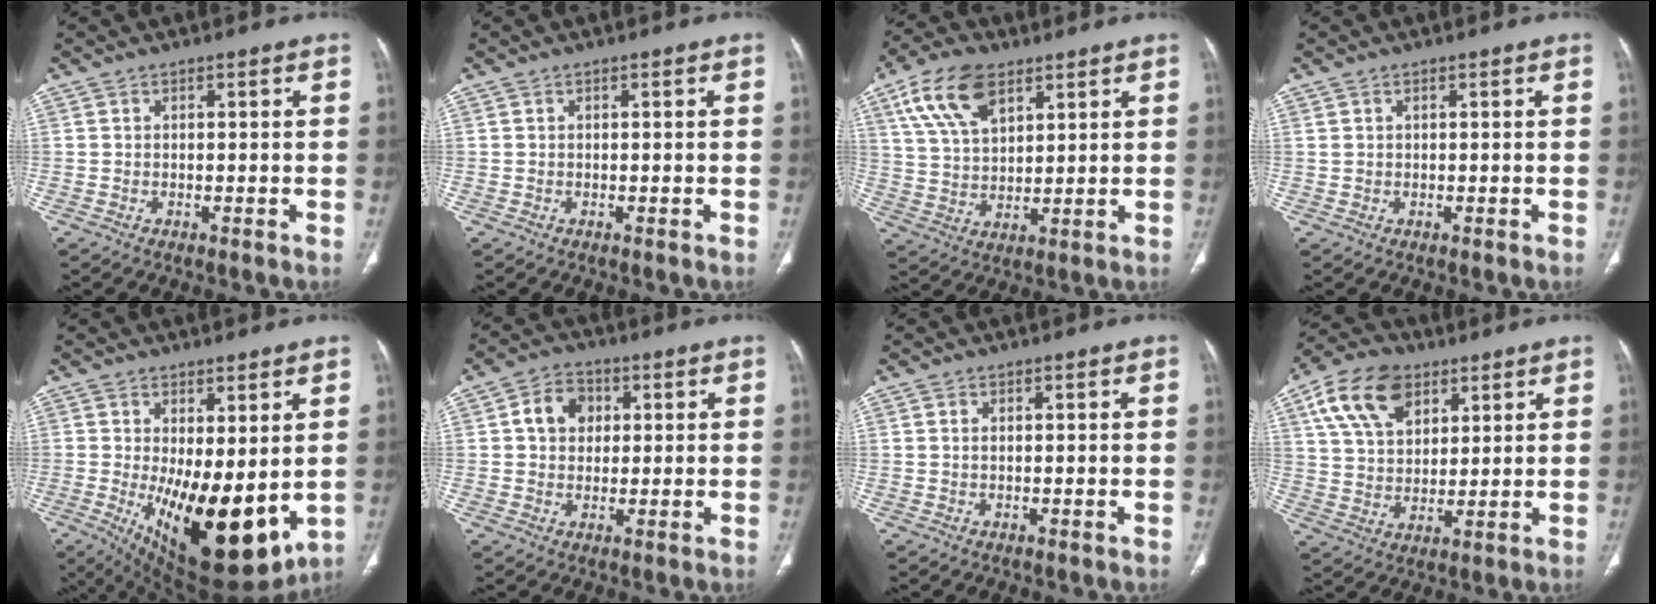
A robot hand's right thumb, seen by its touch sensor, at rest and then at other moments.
{"total": 0.0}
{"total": 12.5, "force": [6.6, 6.6, 8.2], "torque": [-0.146, -0.013, 0.128]}
{"total": 0.8, "force": [0.3, 0.6, 0.5], "torque": [-0.014, 0.008, 0.012]}
{"total": 18.4, "force": [-1.9, 7.7, 16.6], "torque": [-0.256, -0.040, -0.002]}
{"total": 6.8, "force": [1.5, 5.4, 3.8], "torque": [-0.042, 0.007, 0.019]}
{"total": 0.5, "force": [0.1, 0.3, 0.4], "torque": [-0.013, 0.005, 0.003]}
{"total": 14.1, "force": [6.8, 8.9, 8.6], "torque": [-0.143, -0.010, 0.125]}